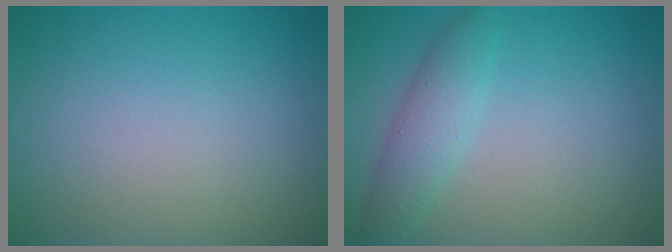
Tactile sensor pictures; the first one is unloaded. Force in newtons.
{"total": 2.9, "press": 2.9, "slide": 0.2}